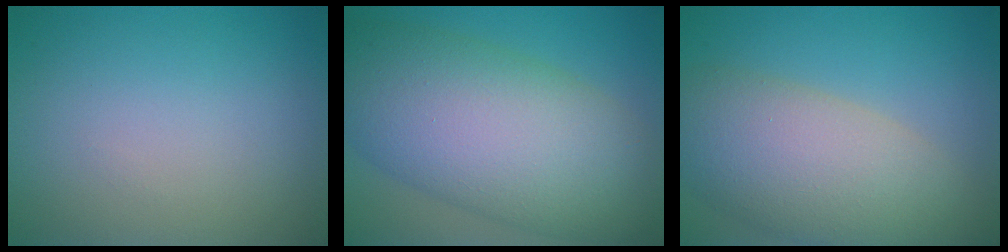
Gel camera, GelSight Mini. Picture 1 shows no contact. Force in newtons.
{"total": 13.0, "press": 13.0, "slide": 0.2}
{"total": 9.1, "press": 9.1, "slide": 0.5}